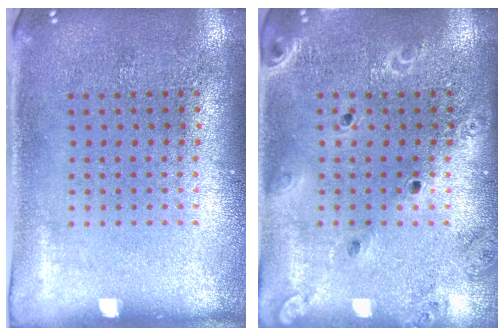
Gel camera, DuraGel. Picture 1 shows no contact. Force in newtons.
{"total": 1.9, "press": 1.8, "slide": 0.7}